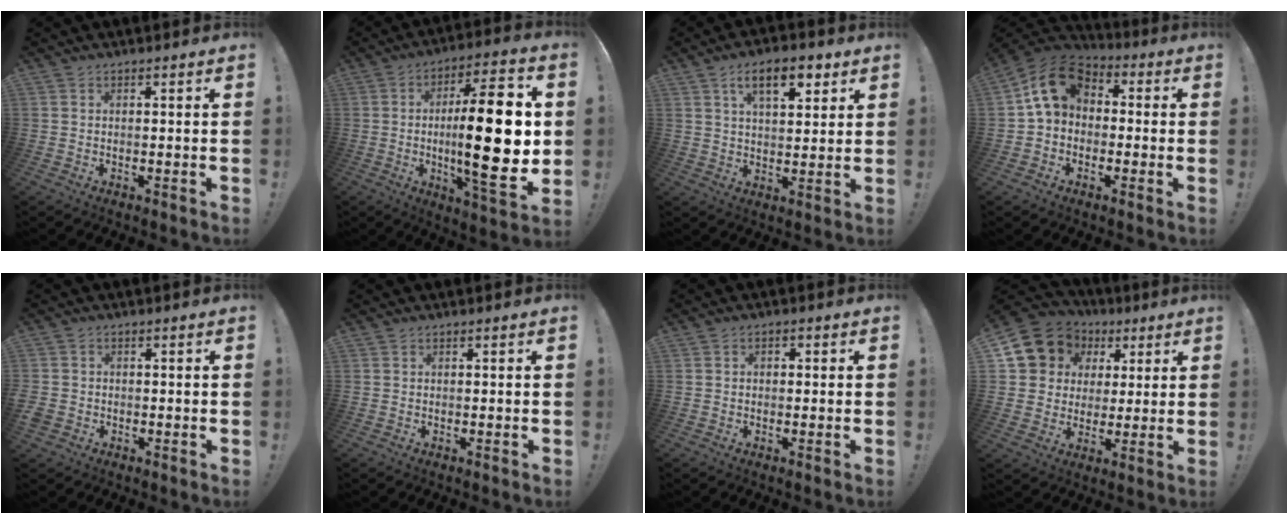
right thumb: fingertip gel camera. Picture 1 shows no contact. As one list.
[{"total": 24.9, "force": [-0.2, 6.6, 24.0], "torque": [-0.396, -0.005, -0.003]}, {"total": 10.9, "force": [5.5, 4.8, 8.1], "torque": [-0.117, -0.009, 0.094]}, {"total": 12.7, "force": [2.7, 9.9, 7.5], "torque": [-0.125, 0.017, 0.057]}, {"total": 2.8, "force": [-1.1, 2.3, 1.1], "torque": [-0.023, 0.004, -0.020]}, {"total": 0.0}, {"total": 1.5, "force": [-0.7, 1.1, 0.9], "torque": [-0.014, 0.007, -0.015]}, {"total": 11.3, "force": [4.9, 9.7, 3.1], "torque": [-0.055, -0.026, 0.107]}]